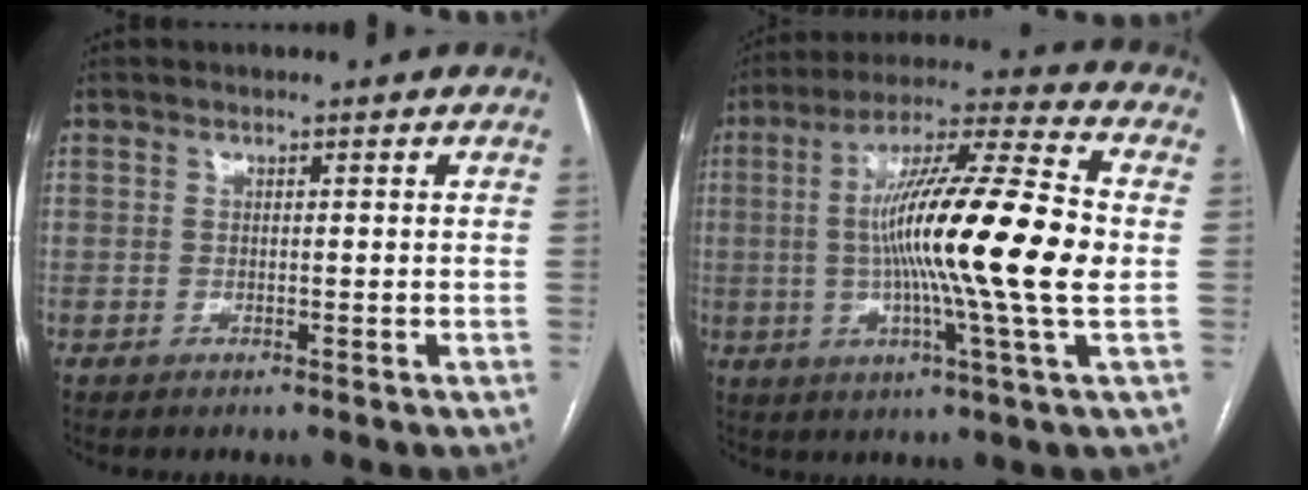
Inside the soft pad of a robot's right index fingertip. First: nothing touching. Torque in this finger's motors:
{"motor_torque": [2.14, 0.00, 1.05, 0.21]}